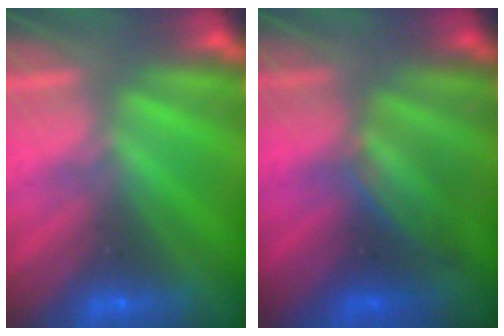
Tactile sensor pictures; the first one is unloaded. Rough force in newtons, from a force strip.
{"total": 4.5}